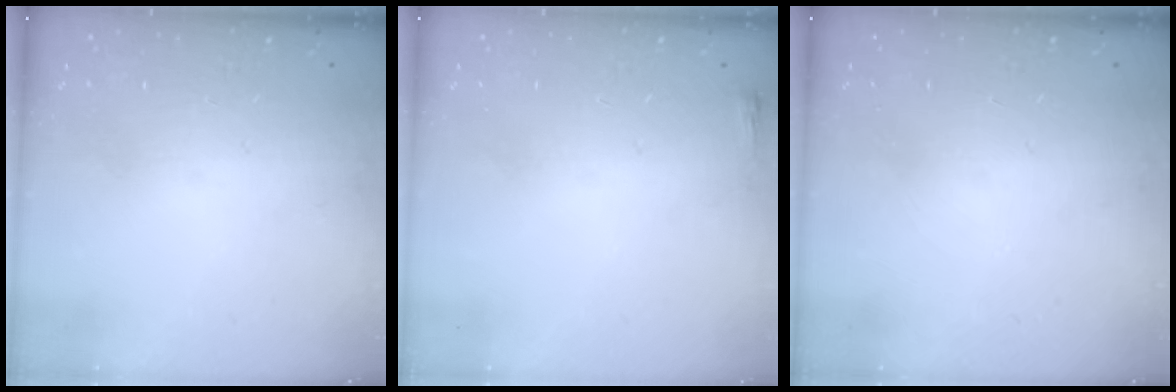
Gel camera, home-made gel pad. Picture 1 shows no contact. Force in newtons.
{"total": 2.0, "press": 2.0, "slide": 0.5}
{"total": 0.0}